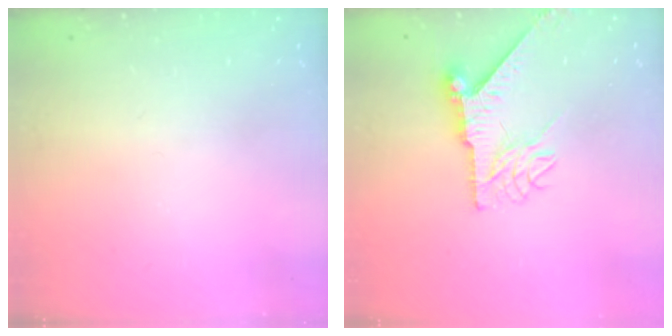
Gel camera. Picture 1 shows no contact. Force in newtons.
{"total": 9.0, "press": 9.0, "slide": 0.6}